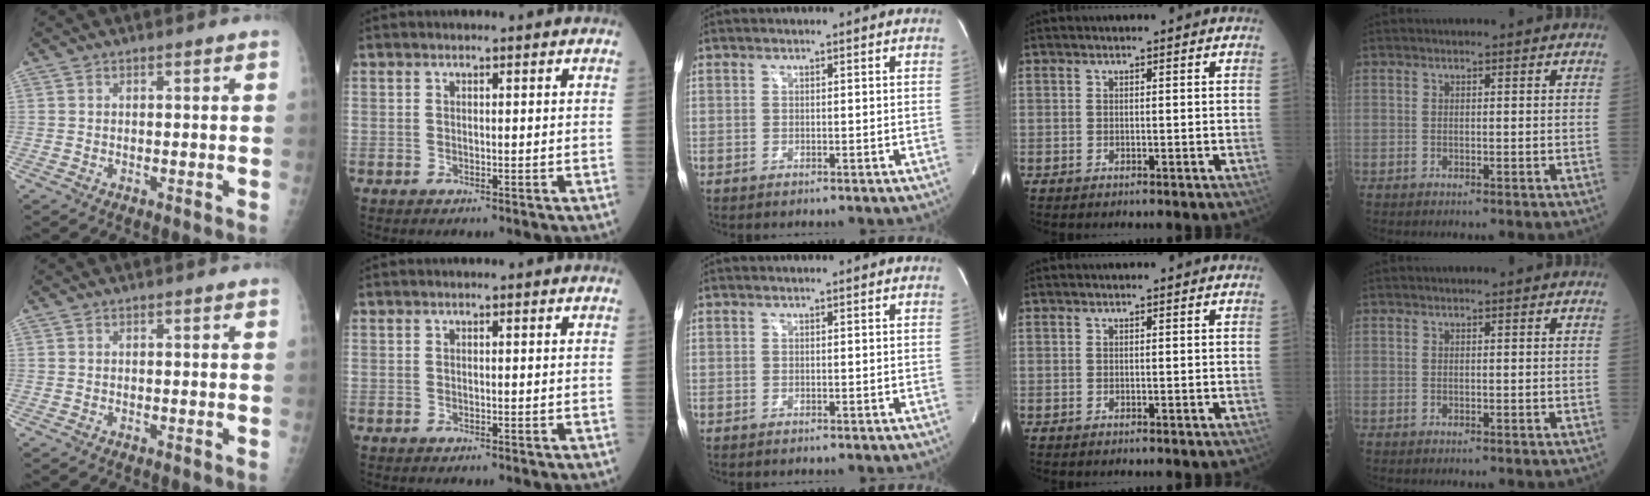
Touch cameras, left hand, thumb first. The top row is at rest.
{}